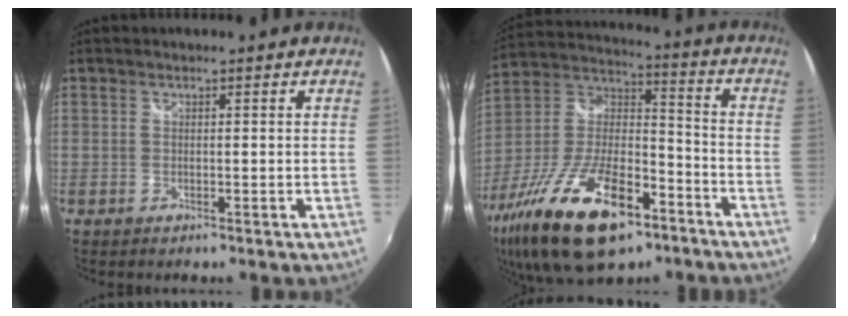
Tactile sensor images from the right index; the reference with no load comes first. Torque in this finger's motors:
{"motor_torque": [1.19, -0.95, 1.05, 0.18]}